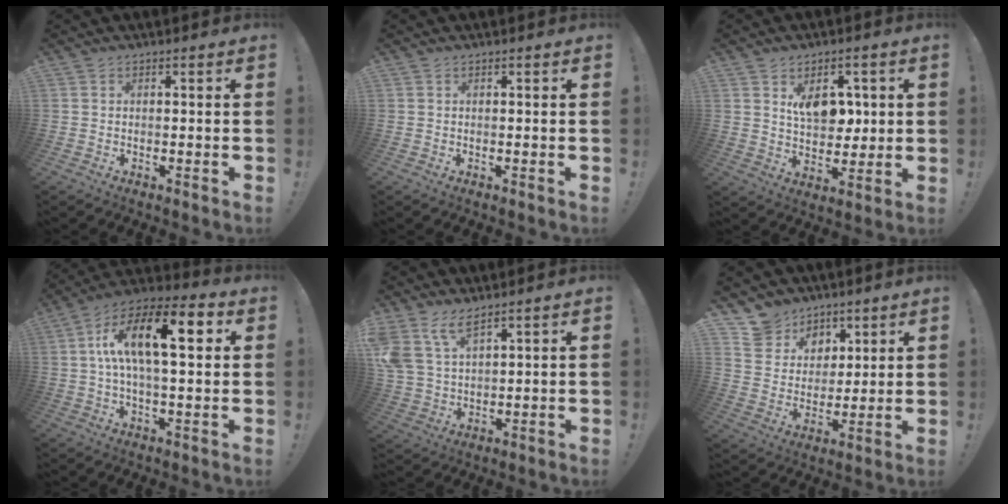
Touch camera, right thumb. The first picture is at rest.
{"total": 0.0}
{"total": 9.9, "force": [3.6, 7.2, 5.8], "torque": [-0.060, -0.019, 0.066]}
{"total": 18.2, "force": [4.1, 7.2, 16.2], "torque": [-0.273, 0.002, 0.055]}
{"total": 8.6, "force": [6.3, 3.7, 4.6], "torque": [-0.104, -0.027, 0.123]}
{"total": 11.3, "force": [7.4, 8.3, 1.9], "torque": [-0.037, -0.054, 0.147]}